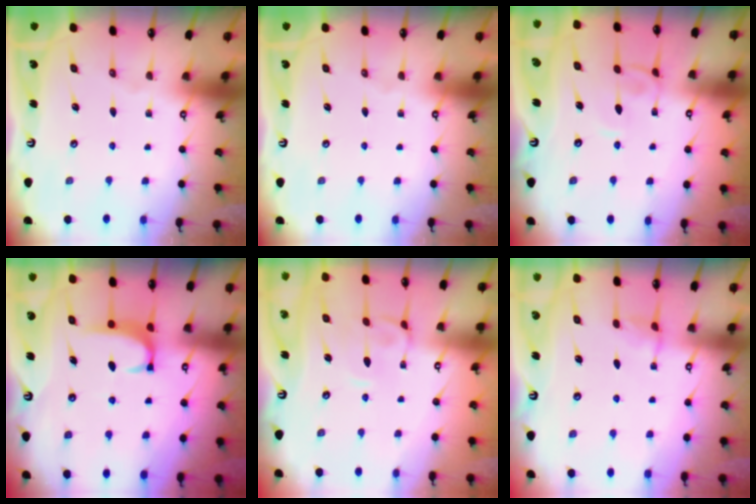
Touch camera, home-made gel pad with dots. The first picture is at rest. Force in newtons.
{"total": 0.0}
{"total": 2.8, "press": 2.8, "slide": 0.2}
{"total": 1.7, "press": 1.6, "slide": 0.6}
{"total": 2.1, "press": 1.9, "slide": 0.7}
{"total": 4.2, "press": 4.2, "slide": 0.3}